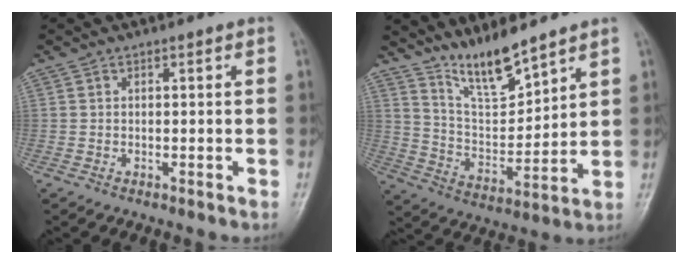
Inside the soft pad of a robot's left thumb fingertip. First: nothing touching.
{"total": 10.1, "force": [8.6, 2.0, 5.0], "torque": [-0.078, -0.070, 0.173]}